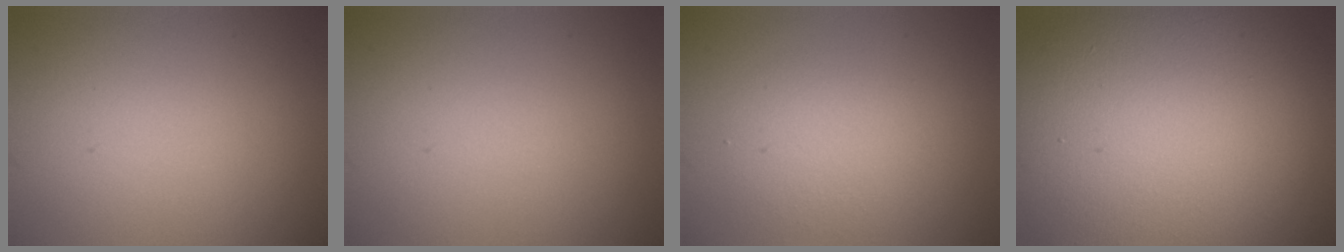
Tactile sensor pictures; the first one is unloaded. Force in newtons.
{"total": 0.0}
{"total": 2.8, "press": 2.8, "slide": 0.1}
{"total": 17.8, "press": 17.8, "slide": 1.3}